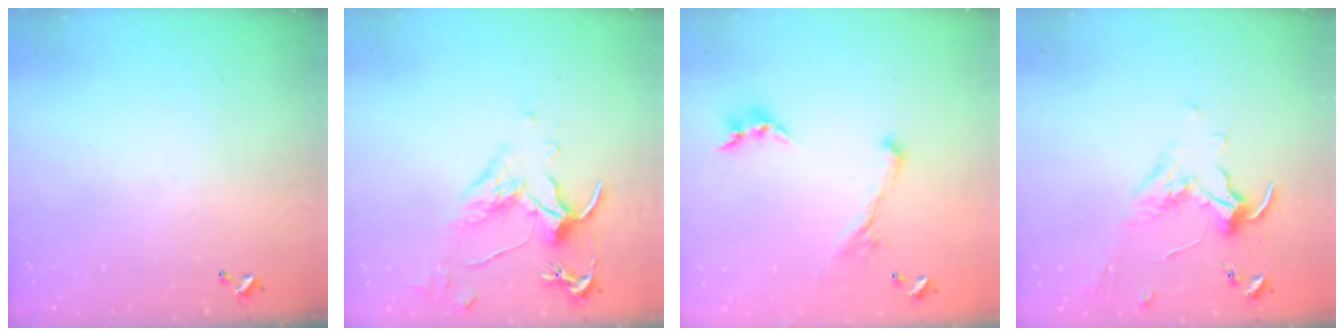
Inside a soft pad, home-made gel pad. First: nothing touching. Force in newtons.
{"total": 1.6, "press": 1.4, "slide": 0.7}
{"total": 0.0}
{"total": 1.7, "press": 1.5, "slide": 0.7}